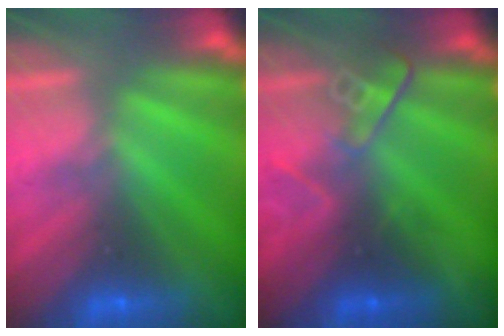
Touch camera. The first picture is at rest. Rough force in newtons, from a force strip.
{"total": 2.5}